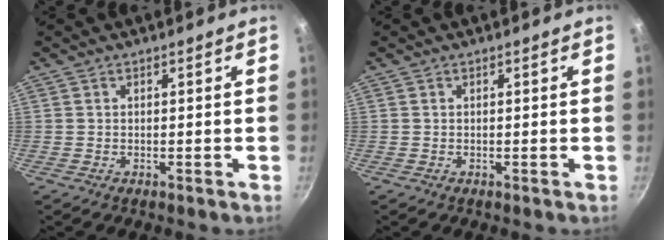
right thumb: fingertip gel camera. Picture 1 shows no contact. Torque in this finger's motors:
{"motor_torque": [-0.05, 0.04, 0.00, -0.01, 0.00]}